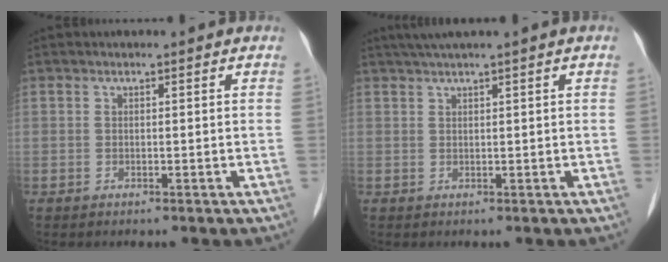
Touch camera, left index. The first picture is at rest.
{"total": 3.0, "force": [2.1, -0.8, 2.1], "torque": [-0.042, 0.011, 0.044]}